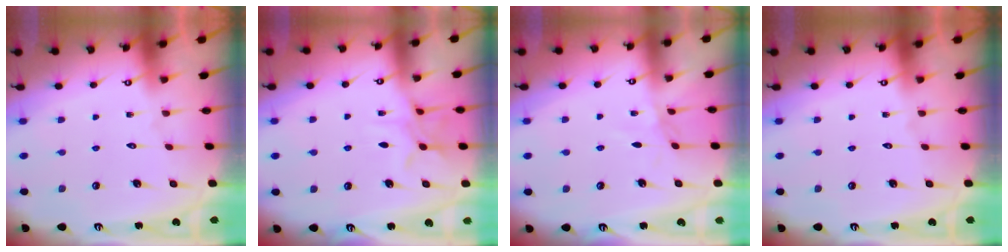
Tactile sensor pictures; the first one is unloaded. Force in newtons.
{"total": 7.1, "press": 7.0, "slide": 0.6}
{"total": 2.2, "press": 2.2, "slide": 0.4}
{"total": 0.0}